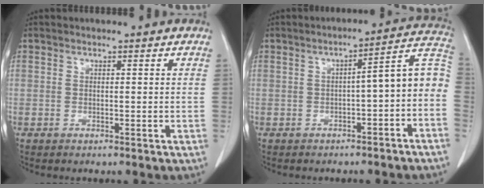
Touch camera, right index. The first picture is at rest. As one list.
[{"total": 9.0, "force": [-2.5, 1.9, 8.4], "torque": [-0.100, 0.039, -0.034]}]